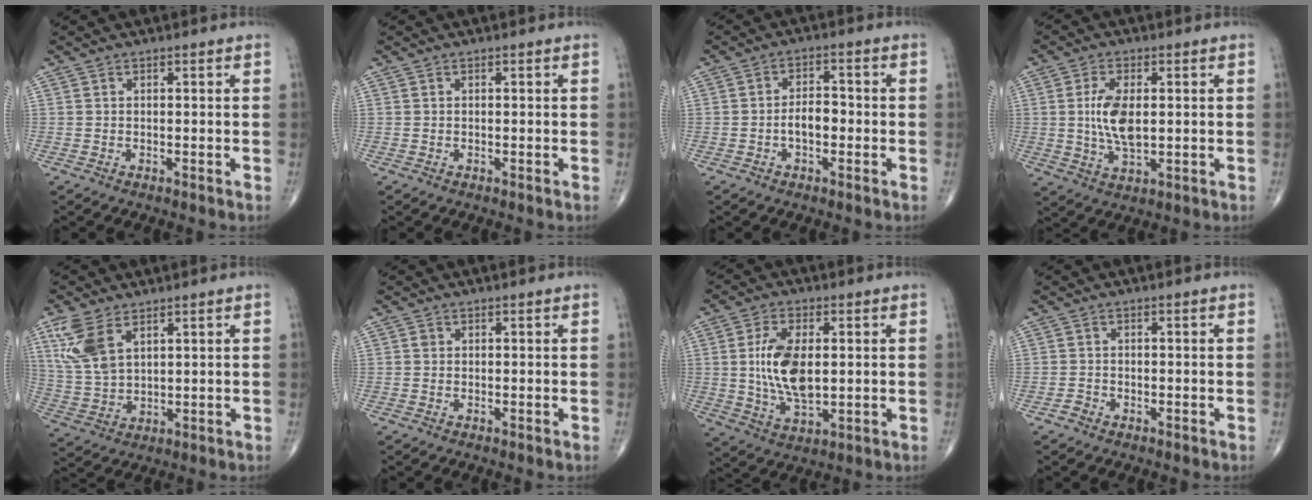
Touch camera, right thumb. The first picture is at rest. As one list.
[{"total": 0.0}, {"total": 4.4, "force": [-1.1, 2.4, 3.4], "torque": [-0.050, 0.018, -0.024]}, {"total": 8.2, "force": [0.8, 3.9, 7.2], "torque": [-0.143, -0.009, 0.018]}, {"total": 9.4, "force": [4.8, 4.8, 6.5], "torque": [-0.142, -0.011, 0.108]}, {"total": 0.6, "force": [0.1, 0.5, 0.2], "torque": [-0.001, 0.001, 0.002]}, {"total": 11.7, "force": [1.1, 5.9, 10.0], "torque": [-0.192, -0.010, 0.027]}, {"total": 1.1, "force": [-0.8, 0.7, 0.2], "torque": [-0.003, 0.002, -0.020]}]